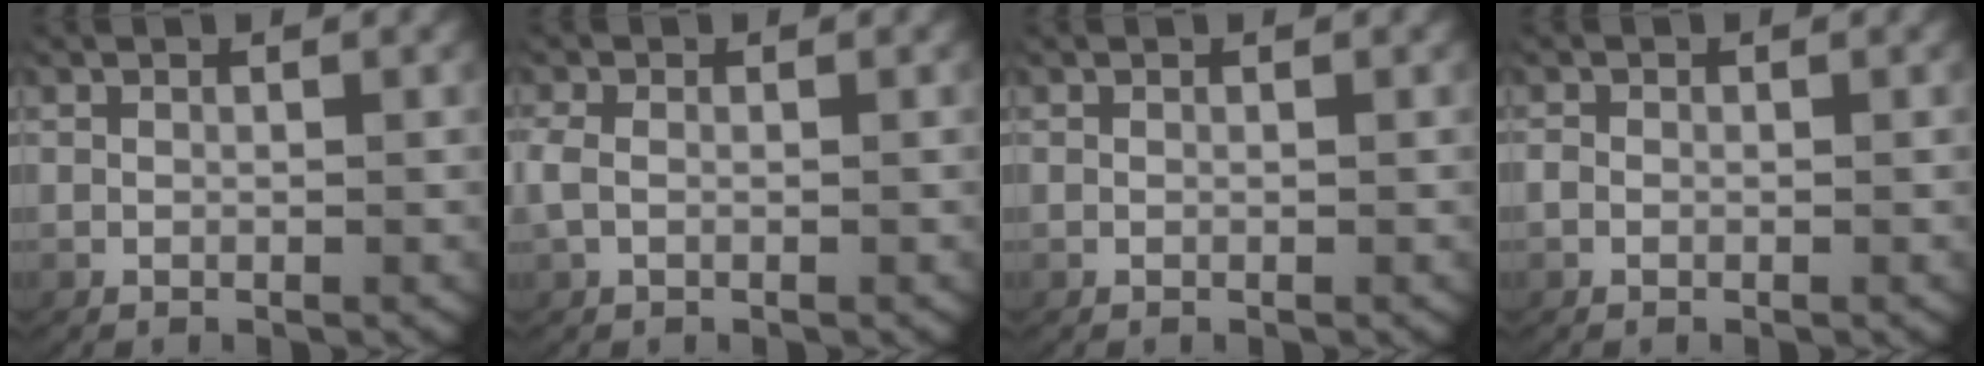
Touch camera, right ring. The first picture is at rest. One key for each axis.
{"total": 1.4, "fx": -0.1, "fy": 1.0, "fz": 1.1, "tx": -0.039, "ty": -0.004, "tz": 0.003}
{"total": 0.0}
{"total": 0.8, "fx": -0.2, "fy": 0.7, "fz": 0.3, "tx": -0.016, "ty": -0.002, "tz": -0.003}